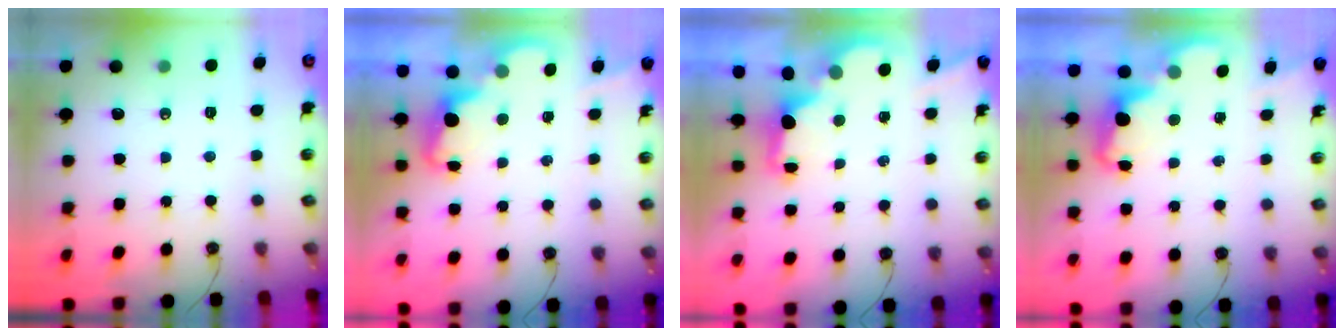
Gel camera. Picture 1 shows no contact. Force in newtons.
{"total": 2.4, "press": 2.3, "slide": 0.5}
{"total": 1.9, "press": 1.8, "slide": 0.6}
{"total": 2.3, "press": 2.2, "slide": 0.7}